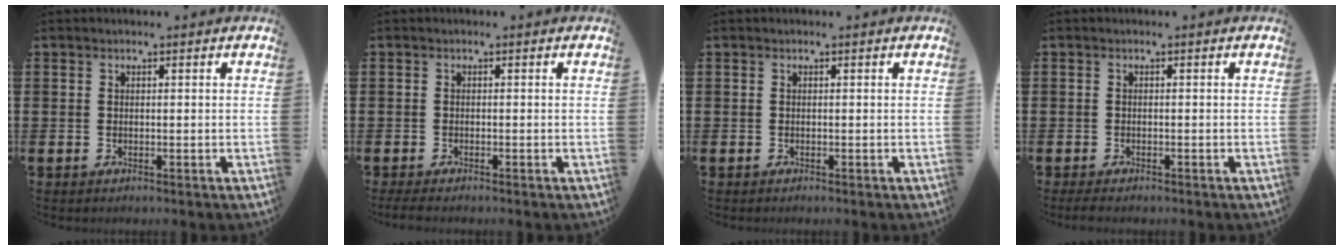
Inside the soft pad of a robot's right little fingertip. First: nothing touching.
{"total": 1.0, "force": [-0.7, 0.1, 0.7], "torque": [-0.012, -0.002, -0.014]}
{"total": 0.0}
{"total": 0.9, "force": [-0.7, 0.3, 0.5], "torque": [-0.011, -0.001, -0.014]}